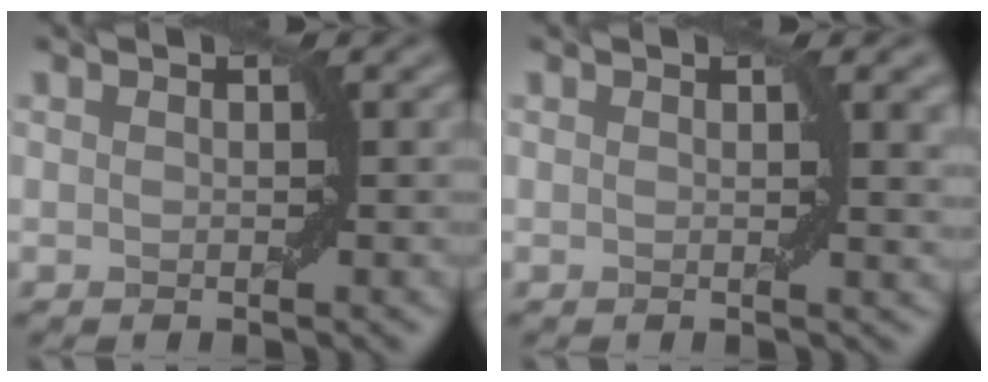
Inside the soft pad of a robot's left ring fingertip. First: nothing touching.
{"total": 1.8, "force": [0.7, 0.3, 1.7], "torque": [-0.017, 0.000, 0.012]}